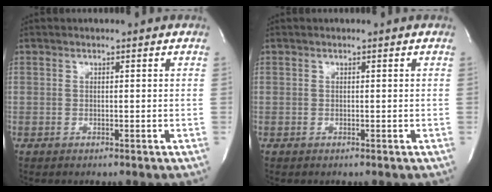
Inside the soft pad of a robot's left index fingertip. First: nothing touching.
{"total": 0.0}